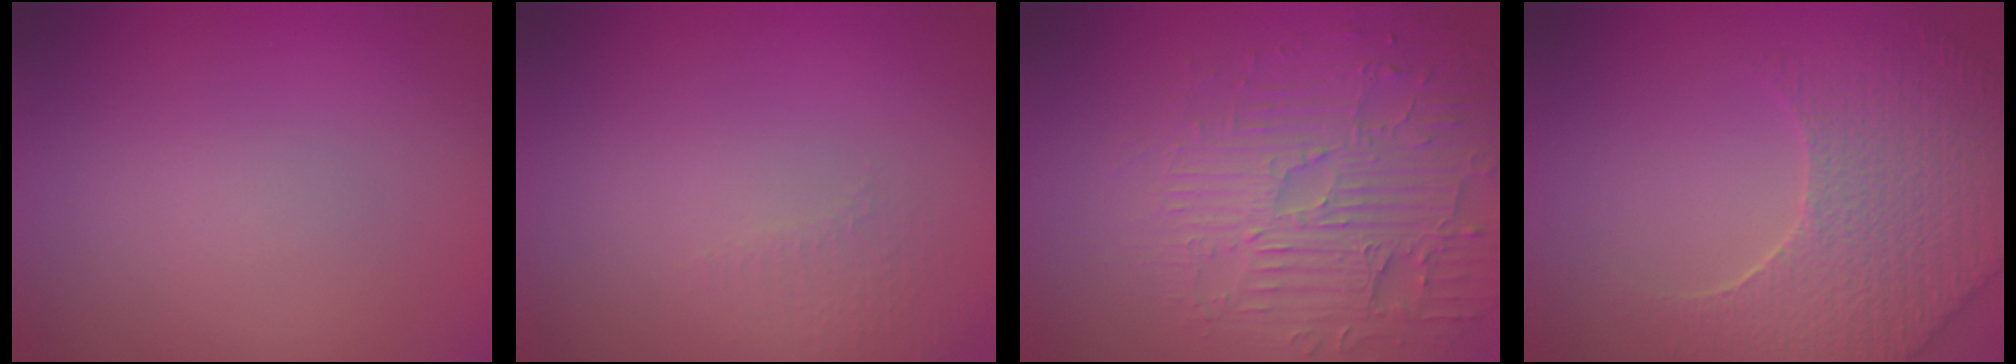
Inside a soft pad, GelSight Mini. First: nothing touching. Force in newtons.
{"total": 1.4, "press": 1.3, "slide": 0.4}
{"total": 4.6, "press": 4.2, "slide": 1.9}
{"total": 5.9, "press": 5.1, "slide": 3.0}